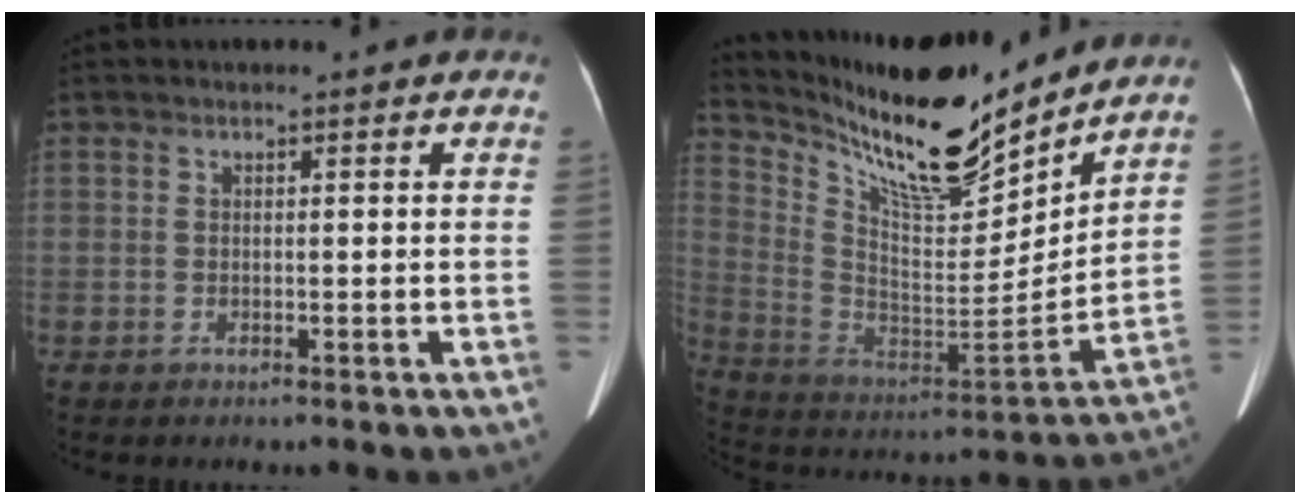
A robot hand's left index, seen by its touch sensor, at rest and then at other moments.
{"total": 20.2, "force": [17.5, 3.0, 9.7], "torque": [-0.187, -0.027, 0.302]}